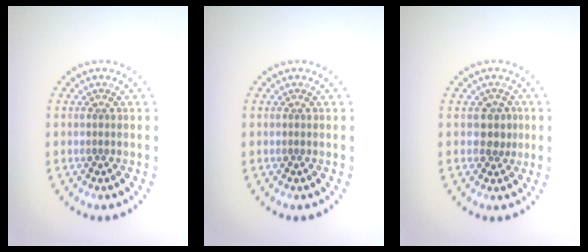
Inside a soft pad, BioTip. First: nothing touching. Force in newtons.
{"total": 0.0}
{"total": 1.7, "press": 1.6, "slide": 0.7}